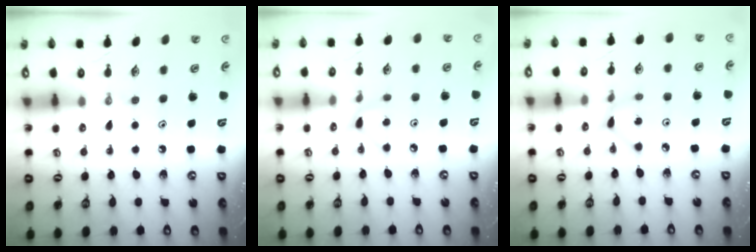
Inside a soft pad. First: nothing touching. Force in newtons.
{"total": 4.7, "press": 4.7, "slide": 0.7}
{"total": 2.8, "press": 2.7, "slide": 0.3}